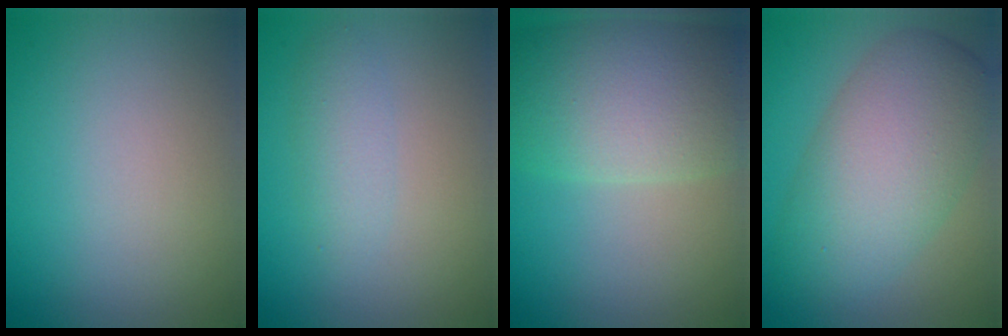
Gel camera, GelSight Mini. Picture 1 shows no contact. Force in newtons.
{"total": 2.0, "press": 2.0, "slide": 0.0}
{"total": 9.6, "press": 9.6, "slide": 0.7}
{"total": 8.2, "press": 8.2, "slide": 0.3}